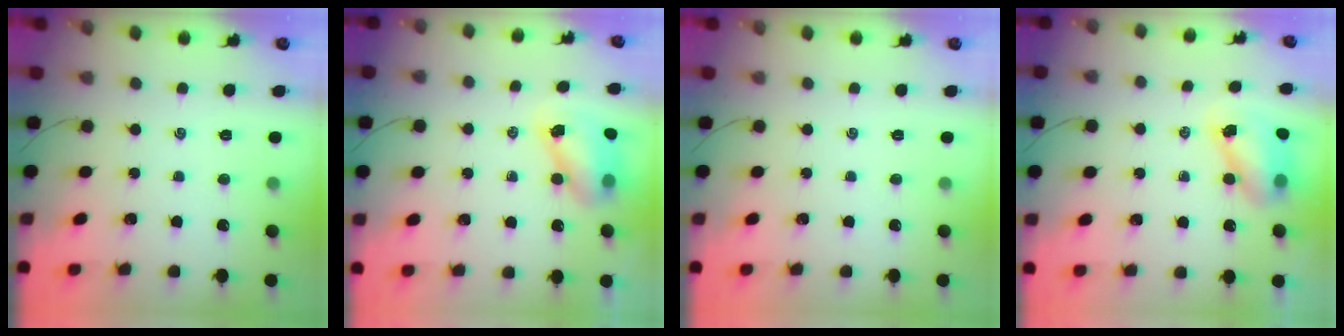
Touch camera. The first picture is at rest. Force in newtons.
{"total": 7.7, "press": 7.6, "slide": 1.4}
{"total": 0.0}
{"total": 7.7, "press": 7.6, "slide": 1.4}